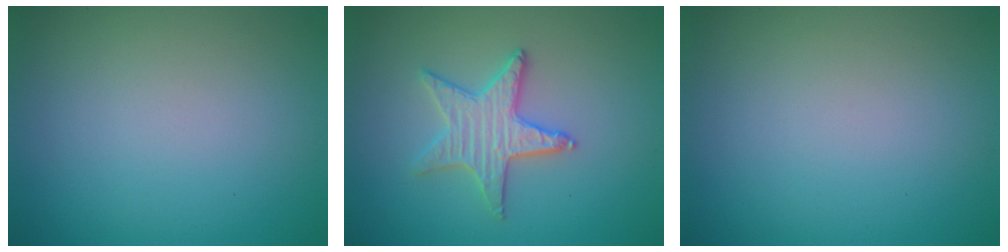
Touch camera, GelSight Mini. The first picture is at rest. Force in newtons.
{"total": 3.1, "press": 3.1, "slide": 0.2}
{"total": 0.0}